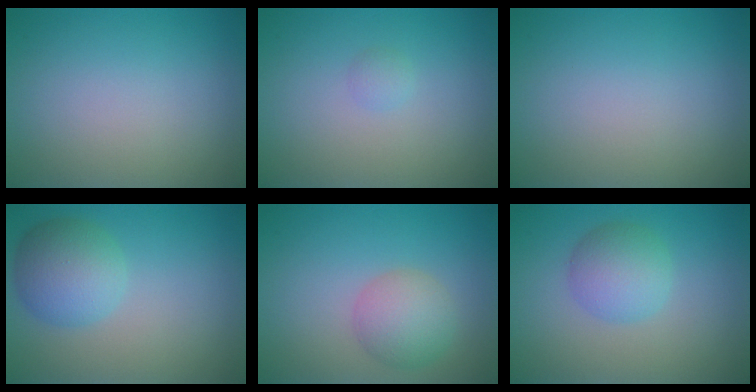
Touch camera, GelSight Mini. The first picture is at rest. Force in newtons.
{"total": 0.7, "press": 0.7, "slide": 0.1}
{"total": 0.0}
{"total": 4.4, "press": 4.4, "slide": 0.1}
{"total": 3.4, "press": 3.4, "slide": 0.2}
{"total": 3.5, "press": 3.5, "slide": 0.1}